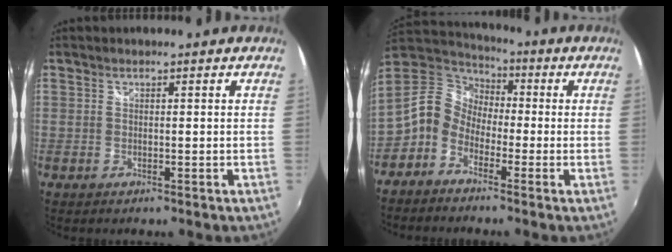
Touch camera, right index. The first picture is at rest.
{"total": 9.7, "force": [-3.2, 7.8, 4.8], "torque": [-0.104, 0.026, -0.085]}